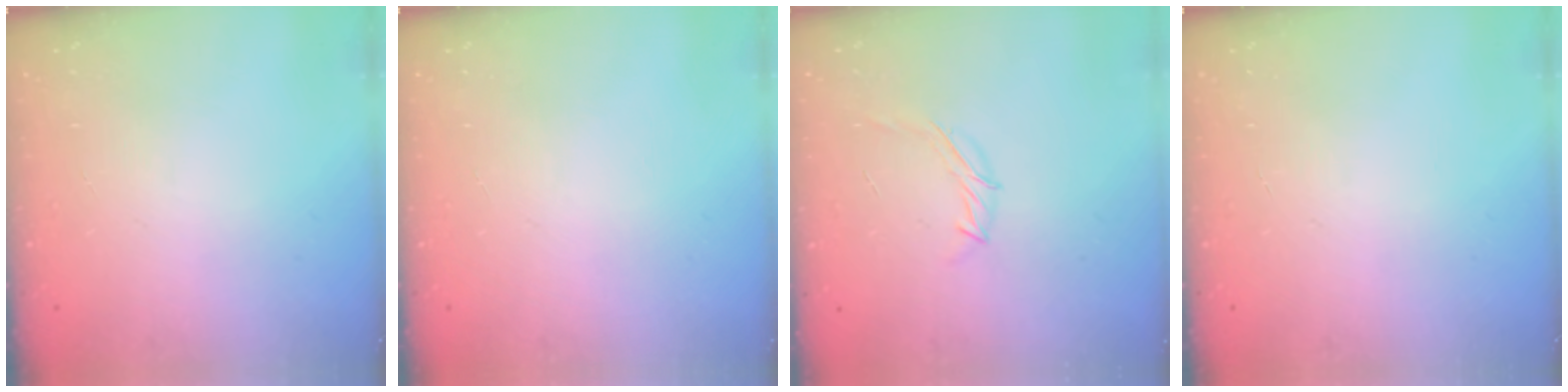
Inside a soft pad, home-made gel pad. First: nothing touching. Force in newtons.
{"total": 0.0}
{"total": 6.0, "press": 5.9, "slide": 1.1}
{"total": 0.0}